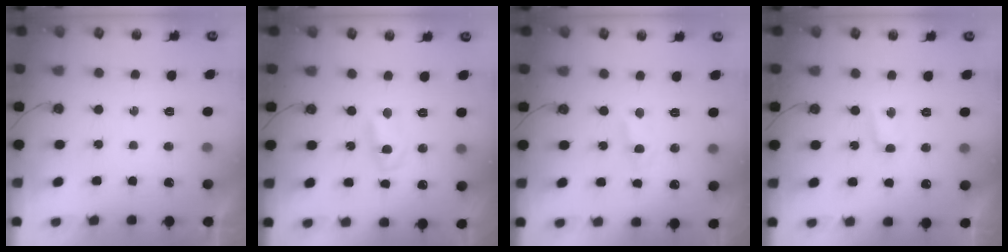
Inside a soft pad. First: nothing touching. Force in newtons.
{"total": 2.4, "press": 2.4, "slide": 0.2}
{"total": 2.0, "press": 2.0, "slide": 0.3}
{"total": 2.5, "press": 2.3, "slide": 0.8}